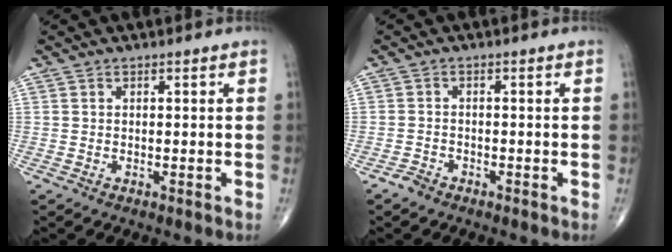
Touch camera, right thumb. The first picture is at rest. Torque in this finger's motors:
{"motor_torque": [0.30, -0.09, -0.06, -0.17, -0.02]}